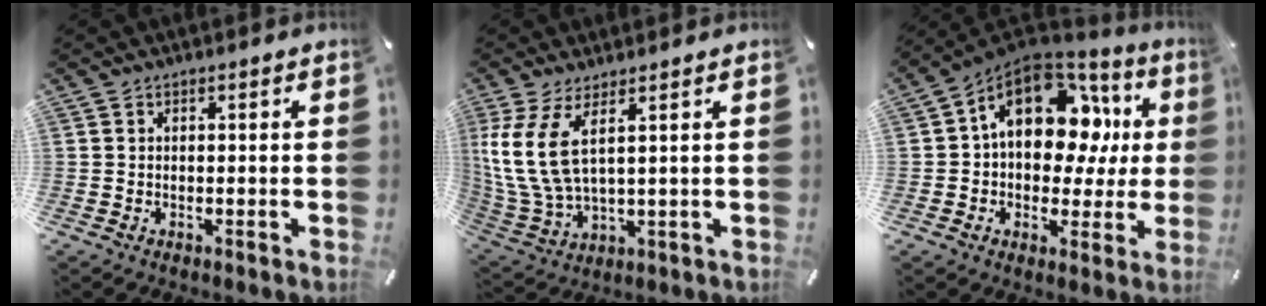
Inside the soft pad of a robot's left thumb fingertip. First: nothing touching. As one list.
[{"total": 10.5, "force": [4.0, 4.4, 8.7], "torque": [-0.219, -0.025, 0.074]}, {"total": 16.8, "force": [5.8, 11.0, 11.2], "torque": [-0.168, -0.031, 0.105]}]